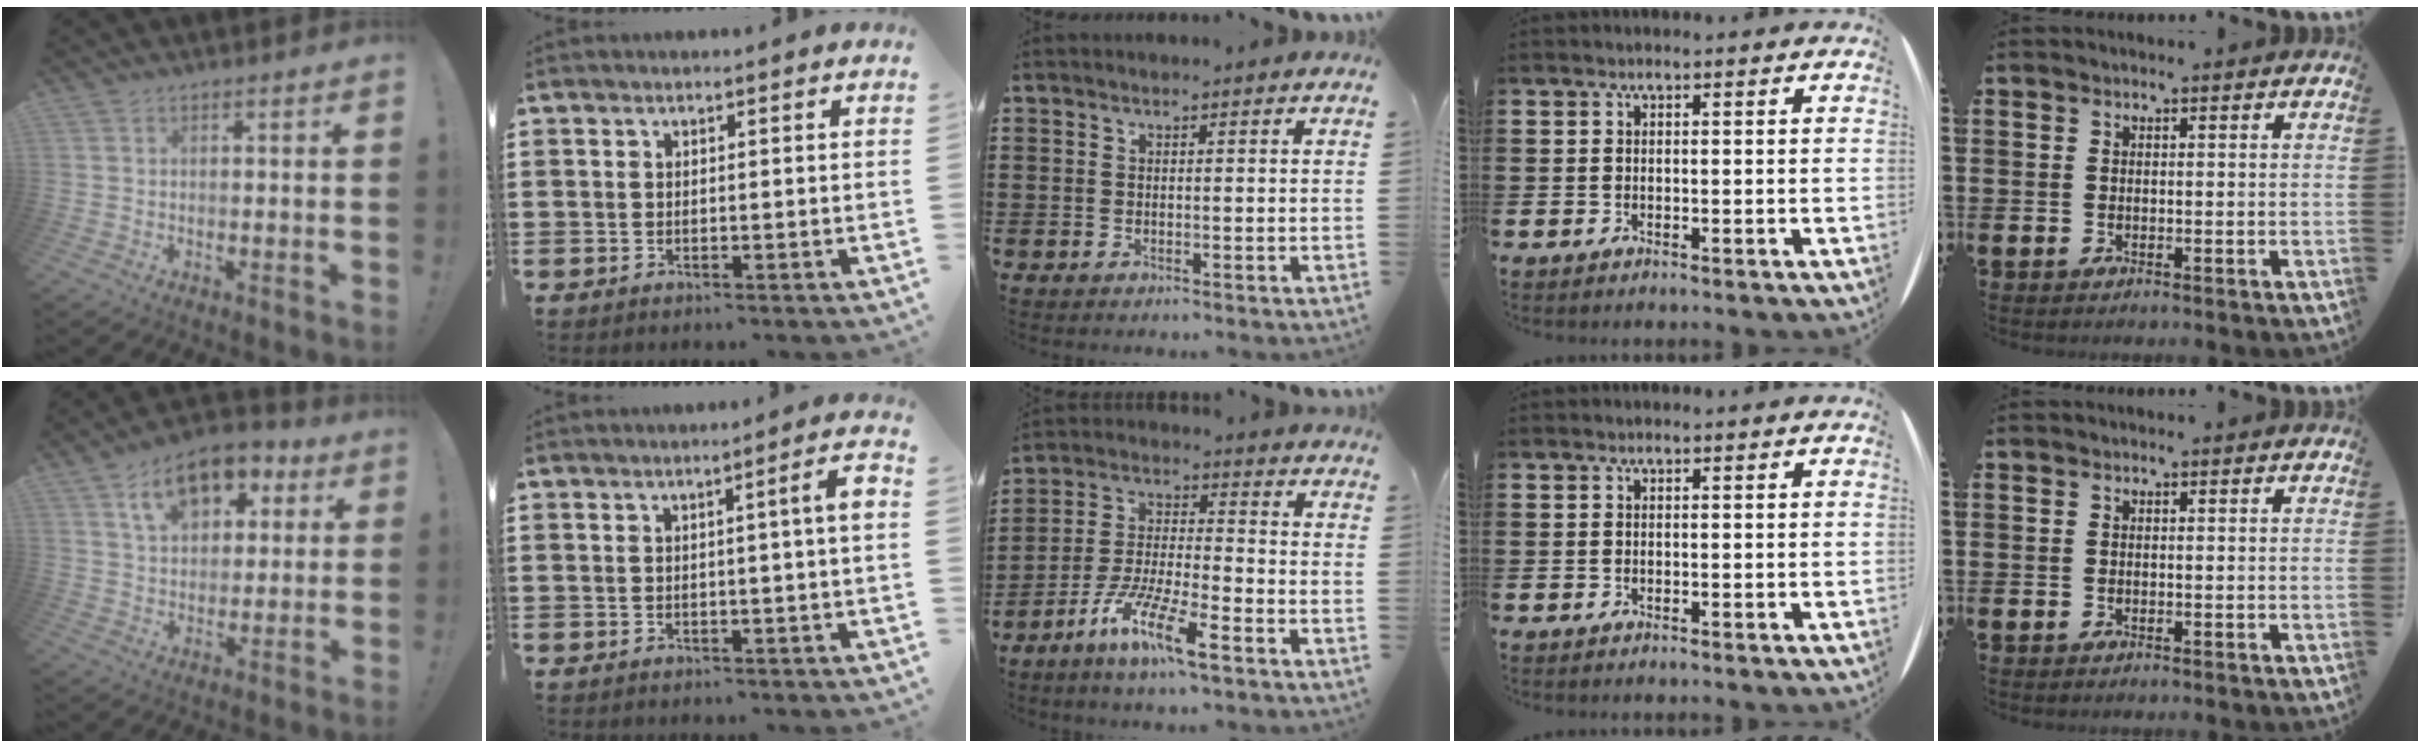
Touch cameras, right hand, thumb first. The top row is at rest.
{"thumb": {"total": 14.3, "force": [7.1, 9.3, 8.4], "torque": [-0.126, -0.024, 0.130]}, "index": {"total": 3.5, "force": [0.2, -0.2, 3.4], "torque": [-0.053, -0.005, -0.002]}, "middle": {"total": 9.9, "force": [-6.8, 1.3, 7.1], "torque": [-0.153, -0.007, -0.132]}}